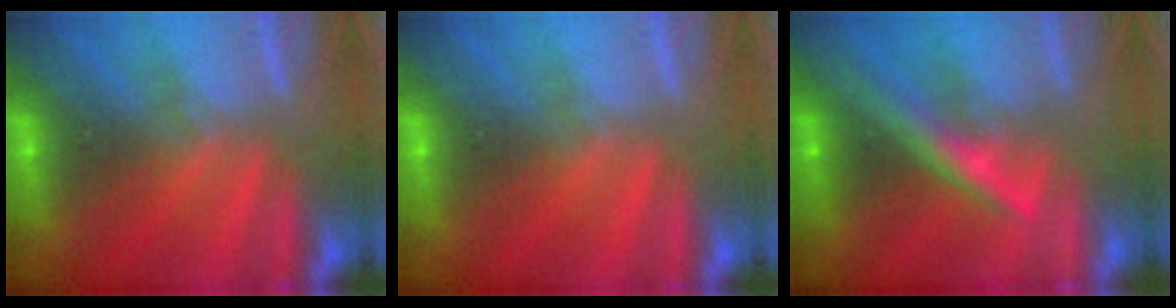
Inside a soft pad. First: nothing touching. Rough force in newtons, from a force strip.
{"total": 0.0}
{"total": 3.0}